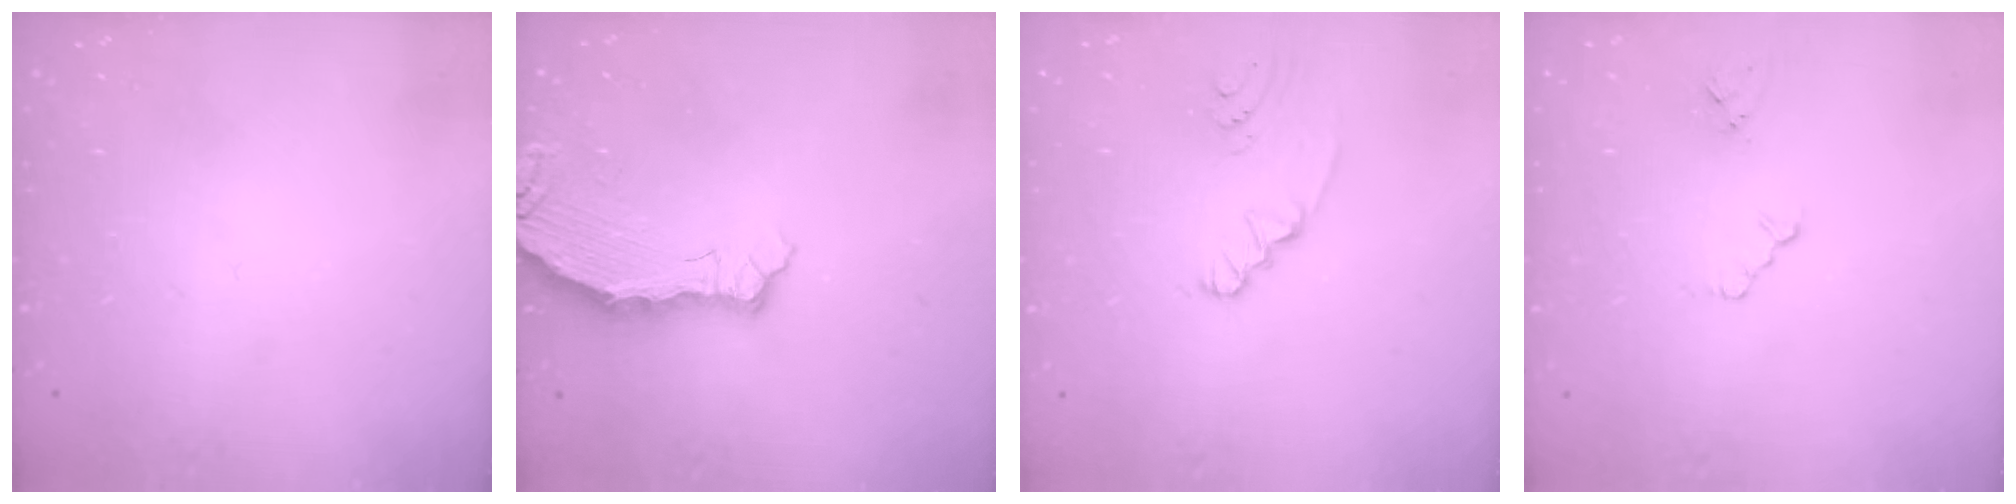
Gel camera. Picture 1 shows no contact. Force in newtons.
{"total": 5.8, "press": 5.4, "slide": 2.3}
{"total": 2.5, "press": 2.3, "slide": 0.8}
{"total": 2.2, "press": 2.2, "slide": 0.4}